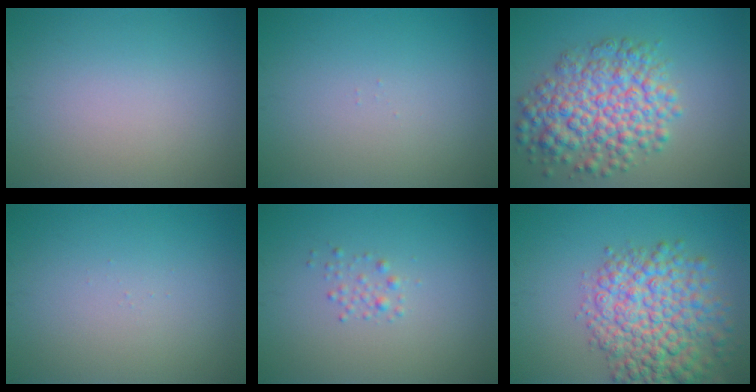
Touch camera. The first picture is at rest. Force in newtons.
{"total": 0.0}
{"total": 7.4, "press": 7.4, "slide": 0.2}
{"total": 0.0}
{"total": 1.1, "press": 1.1, "slide": 0.1}
{"total": 8.9, "press": 8.9, "slide": 0.2}